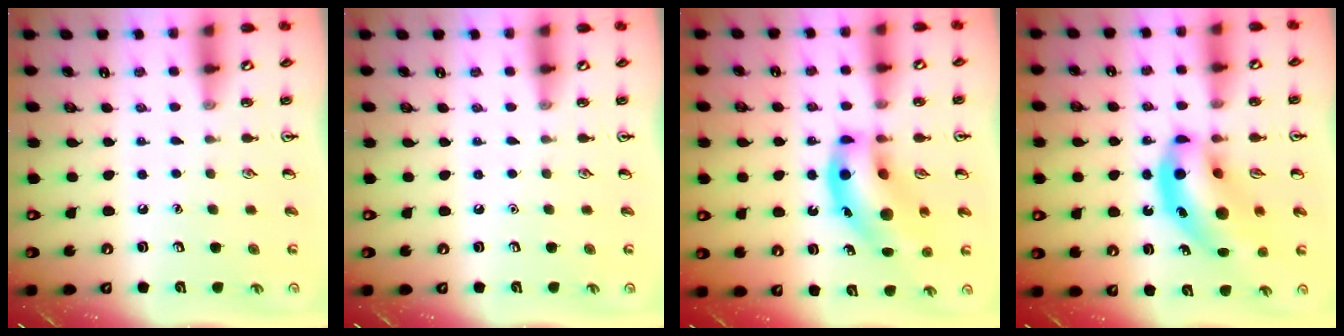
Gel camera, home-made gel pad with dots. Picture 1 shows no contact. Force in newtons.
{"total": 0.0}
{"total": 15.9, "press": 15.6, "slide": 3.2}
{"total": 14.9, "press": 14.2, "slide": 4.5}